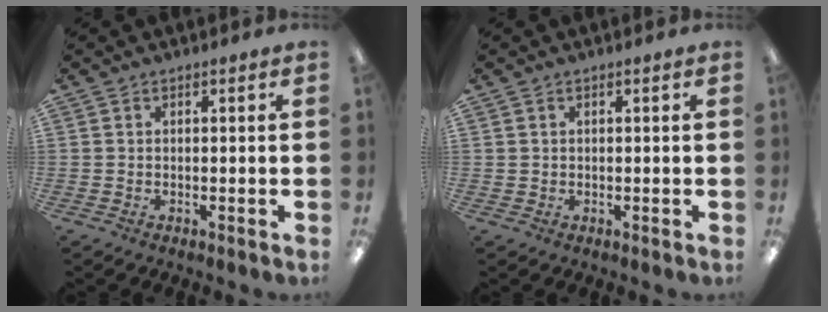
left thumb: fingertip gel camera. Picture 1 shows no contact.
{"total": 0.8, "force": [0.3, 0.7, 0.0], "torque": [-0.001, 0.004, 0.005]}